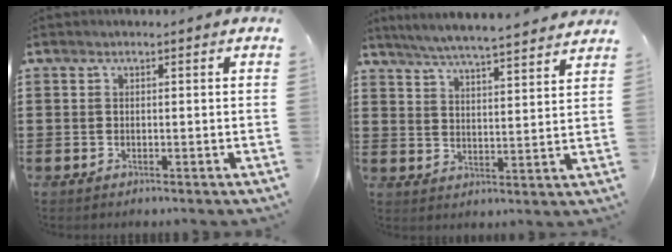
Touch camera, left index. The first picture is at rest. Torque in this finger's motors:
{"motor_torque": [1.10, -1.04, 0.28, 0.15]}